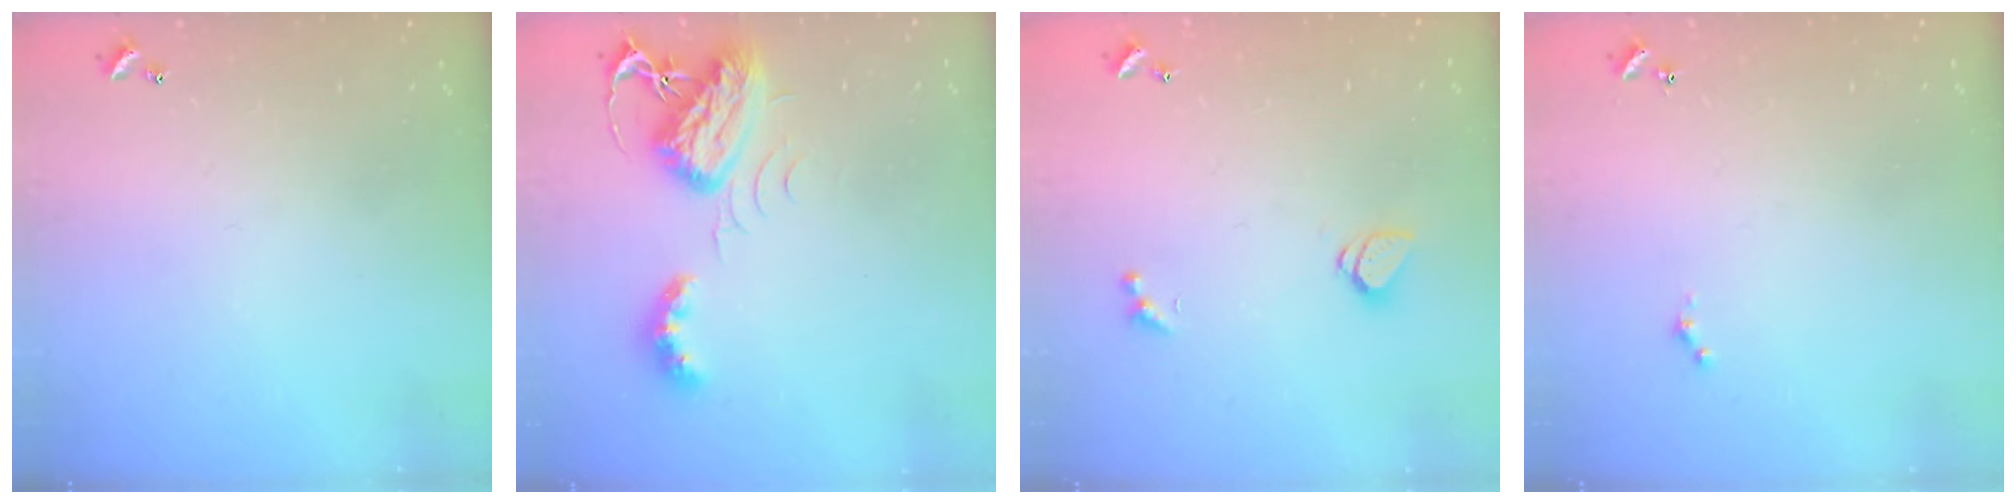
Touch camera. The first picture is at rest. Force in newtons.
{"total": 7.7, "press": 7.7, "slide": 0.2}
{"total": 1.3, "press": 1.2, "slide": 0.4}
{"total": 0.0}